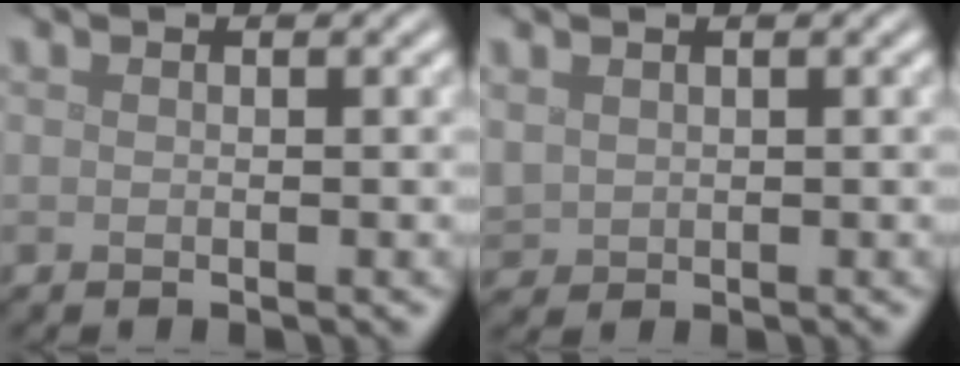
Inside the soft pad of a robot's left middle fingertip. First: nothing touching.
{"total": 1.5, "force": [0.6, 1.4, 0.4], "torque": [-0.017, -0.005, 0.017]}